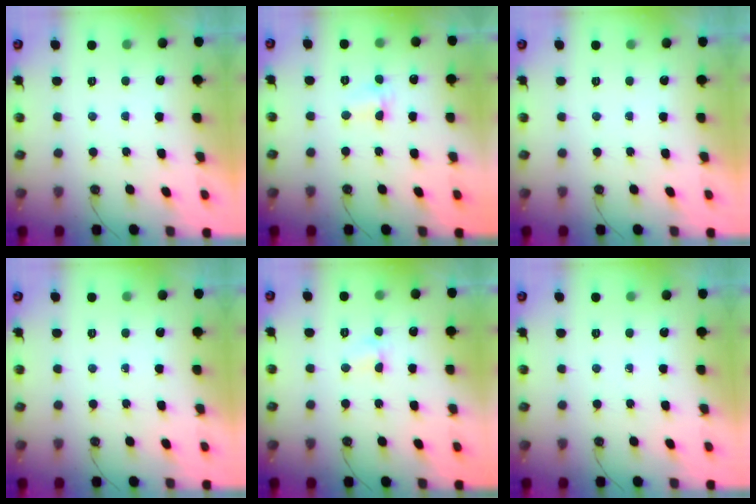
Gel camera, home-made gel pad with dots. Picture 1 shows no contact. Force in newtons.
{"total": 1.7, "press": 1.6, "slide": 0.6}
{"total": 0.0}
{"total": 0.0}
{"total": 4.4, "press": 4.3, "slide": 0.7}
{"total": 0.0}